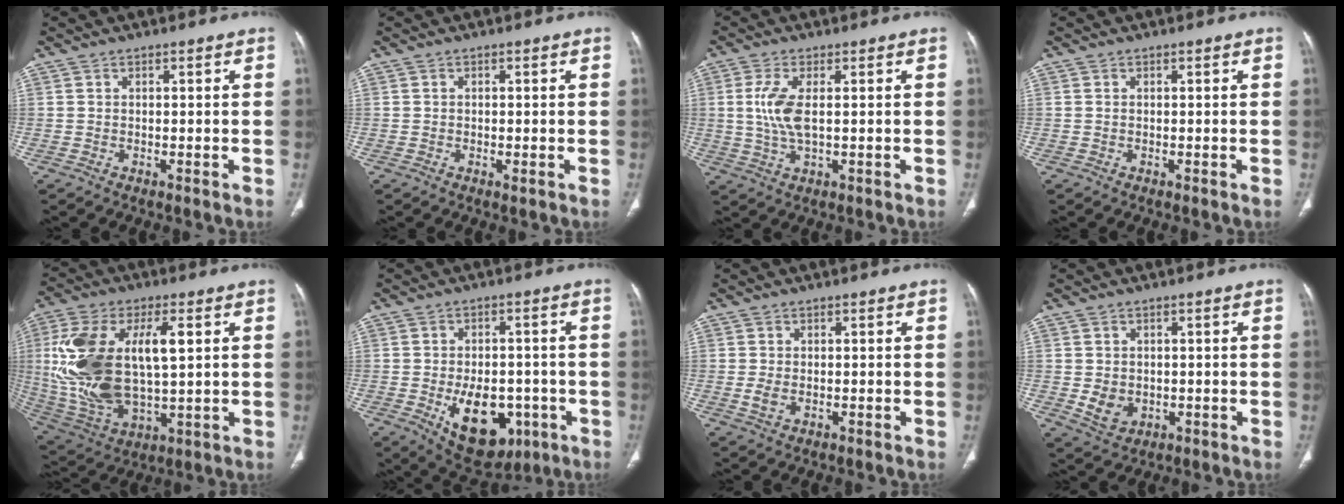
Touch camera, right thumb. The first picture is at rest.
{"total": 0.6, "force": [-0.1, 0.3, 0.5], "torque": [-0.010, -0.003, -0.003]}
{"total": 6.4, "force": [0.7, 2.3, 5.9], "torque": [-0.147, -0.003, 0.015]}
{"total": 0.0}
{"total": 22.6, "force": [3.2, 11.0, 19.5], "torque": [-0.393, -0.007, 0.066]}
{"total": 14.5, "force": [-4.7, 8.9, 10.4], "torque": [-0.120, 0.013, -0.050]}
{"total": 2.2, "force": [-0.3, 1.5, 1.7], "torque": [-0.039, -0.001, -0.006]}
{"total": 4.6, "force": [-0.5, 3.8, 2.5], "torque": [-0.032, -0.002, 0.005]}